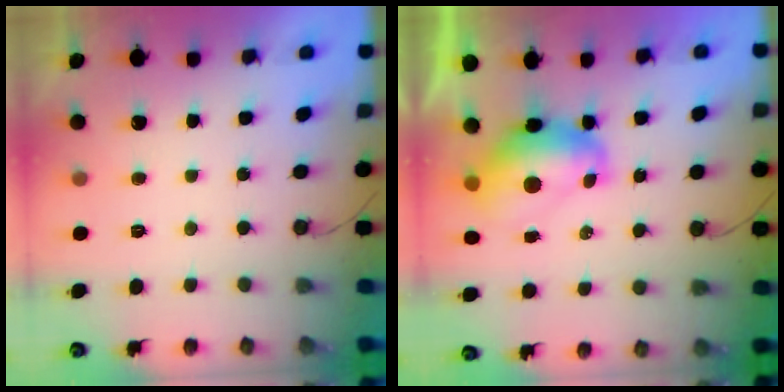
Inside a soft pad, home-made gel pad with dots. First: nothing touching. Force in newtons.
{"total": 9.4, "press": 9.4, "slide": 0.9}